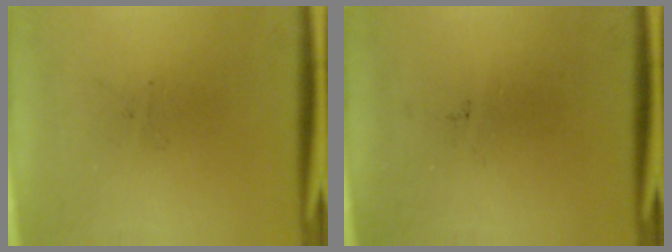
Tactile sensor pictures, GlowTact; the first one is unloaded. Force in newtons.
{"total": 0.0}